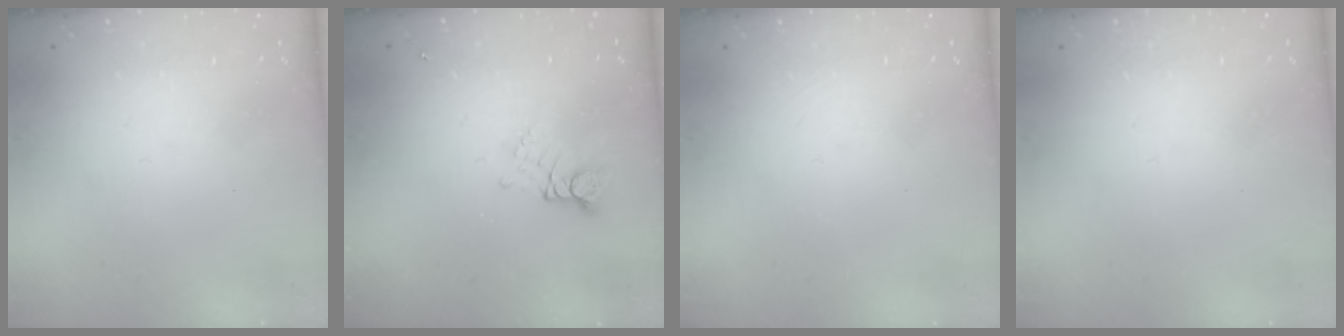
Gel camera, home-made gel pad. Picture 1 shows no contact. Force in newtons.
{"total": 2.8, "press": 2.8, "slide": 0.3}
{"total": 0.0}
{"total": 0.0}